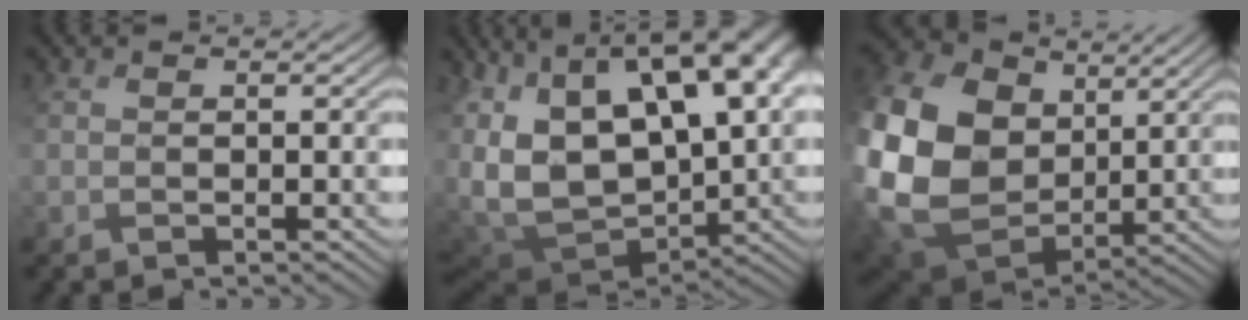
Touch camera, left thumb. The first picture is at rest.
{"total": 19.8, "force": [6.0, 11.1, 15.2], "torque": [-0.315, 0.031, 0.148]}
{"total": 18.9, "force": [3.5, 15.1, 10.7], "torque": [-0.320, 0.000, 0.088]}